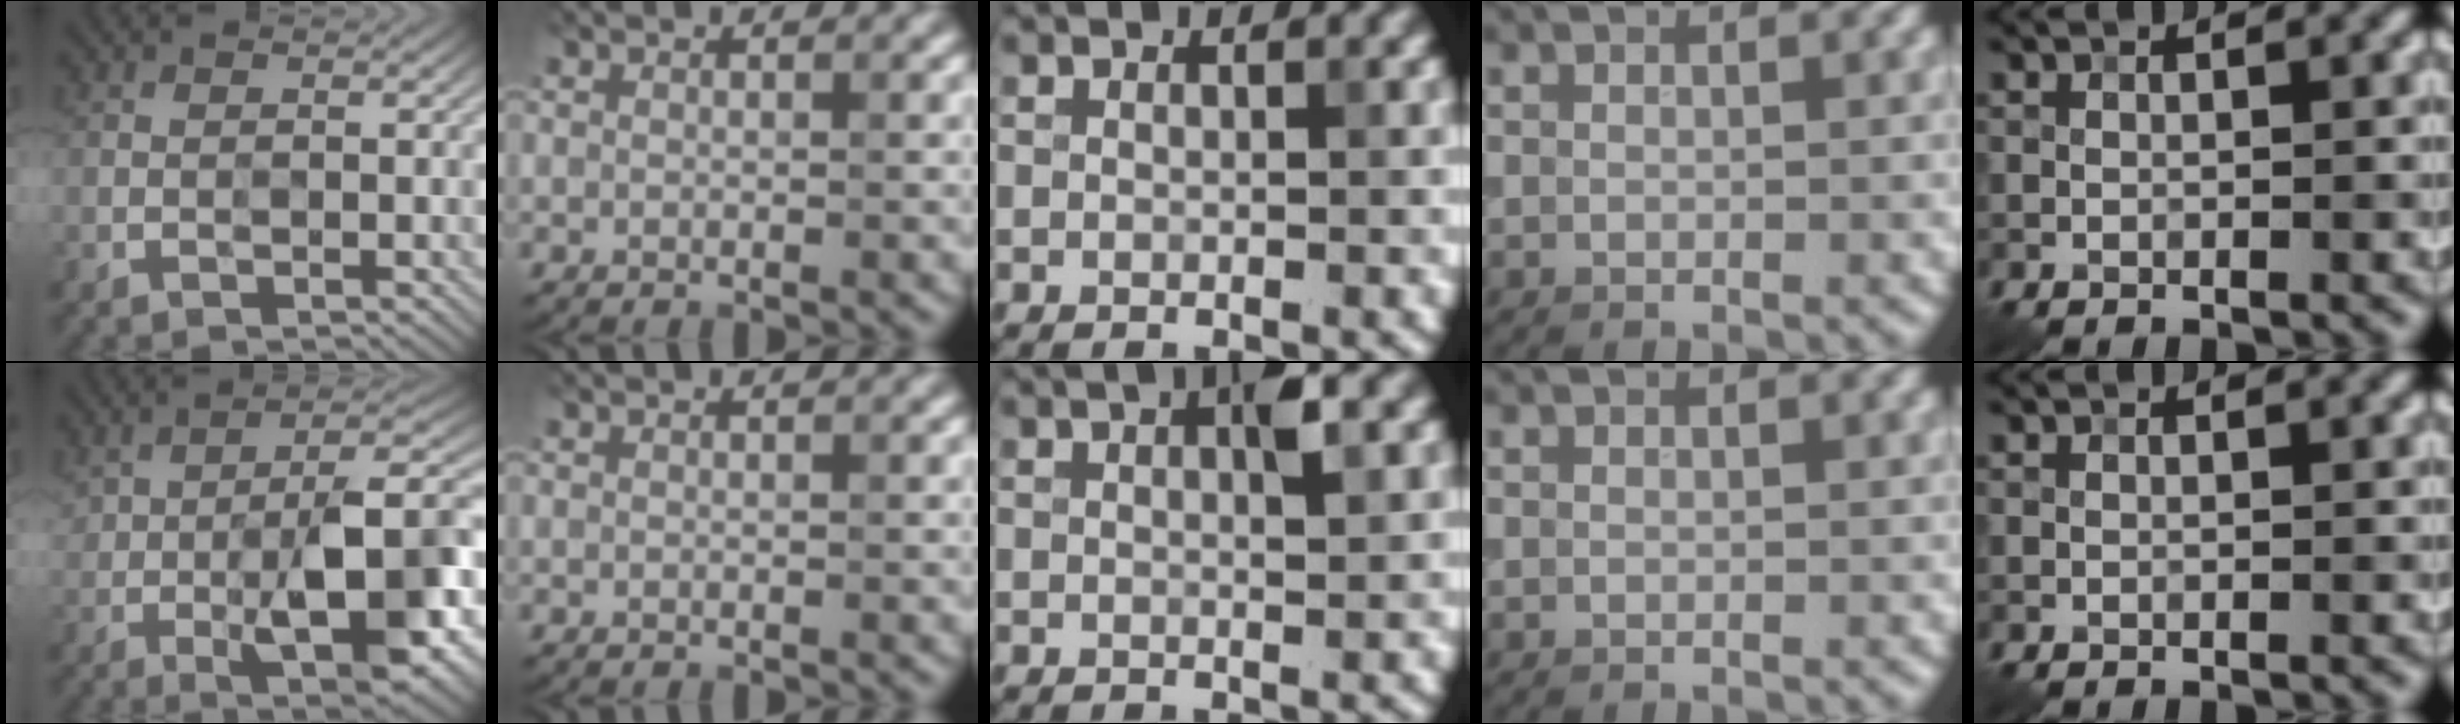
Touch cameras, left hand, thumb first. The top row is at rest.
{"thumb": {"total": 11.6, "force": [-2.7, 3.9, 10.5], "torque": [-0.164, 0.014, -0.045]}, "middle": {"total": 1.4, "force": [0.0, -0.2, 1.4], "torque": [-0.037, 0.002, 0.019]}}